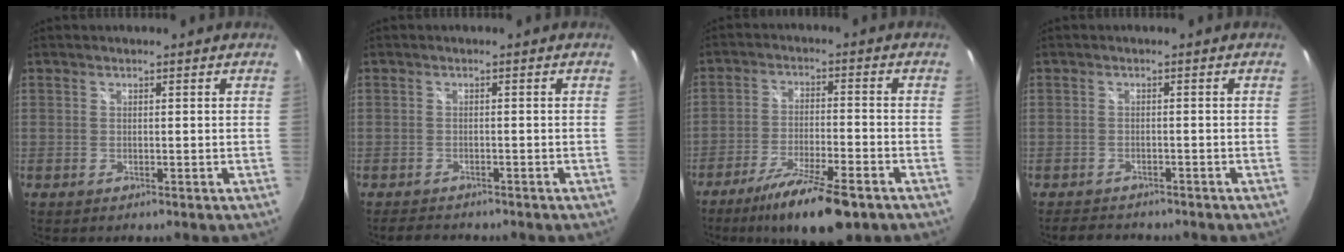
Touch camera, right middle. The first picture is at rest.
{"total": 3.9, "force": [-3.5, 1.2, 1.1], "torque": [-0.030, -0.008, -0.054]}
{"total": 13.1, "force": [-9.3, 2.7, 8.7], "torque": [-0.173, -0.026, -0.157]}
{"total": 4.7, "force": [-4.2, 1.8, 1.1], "torque": [-0.032, -0.001, -0.063]}